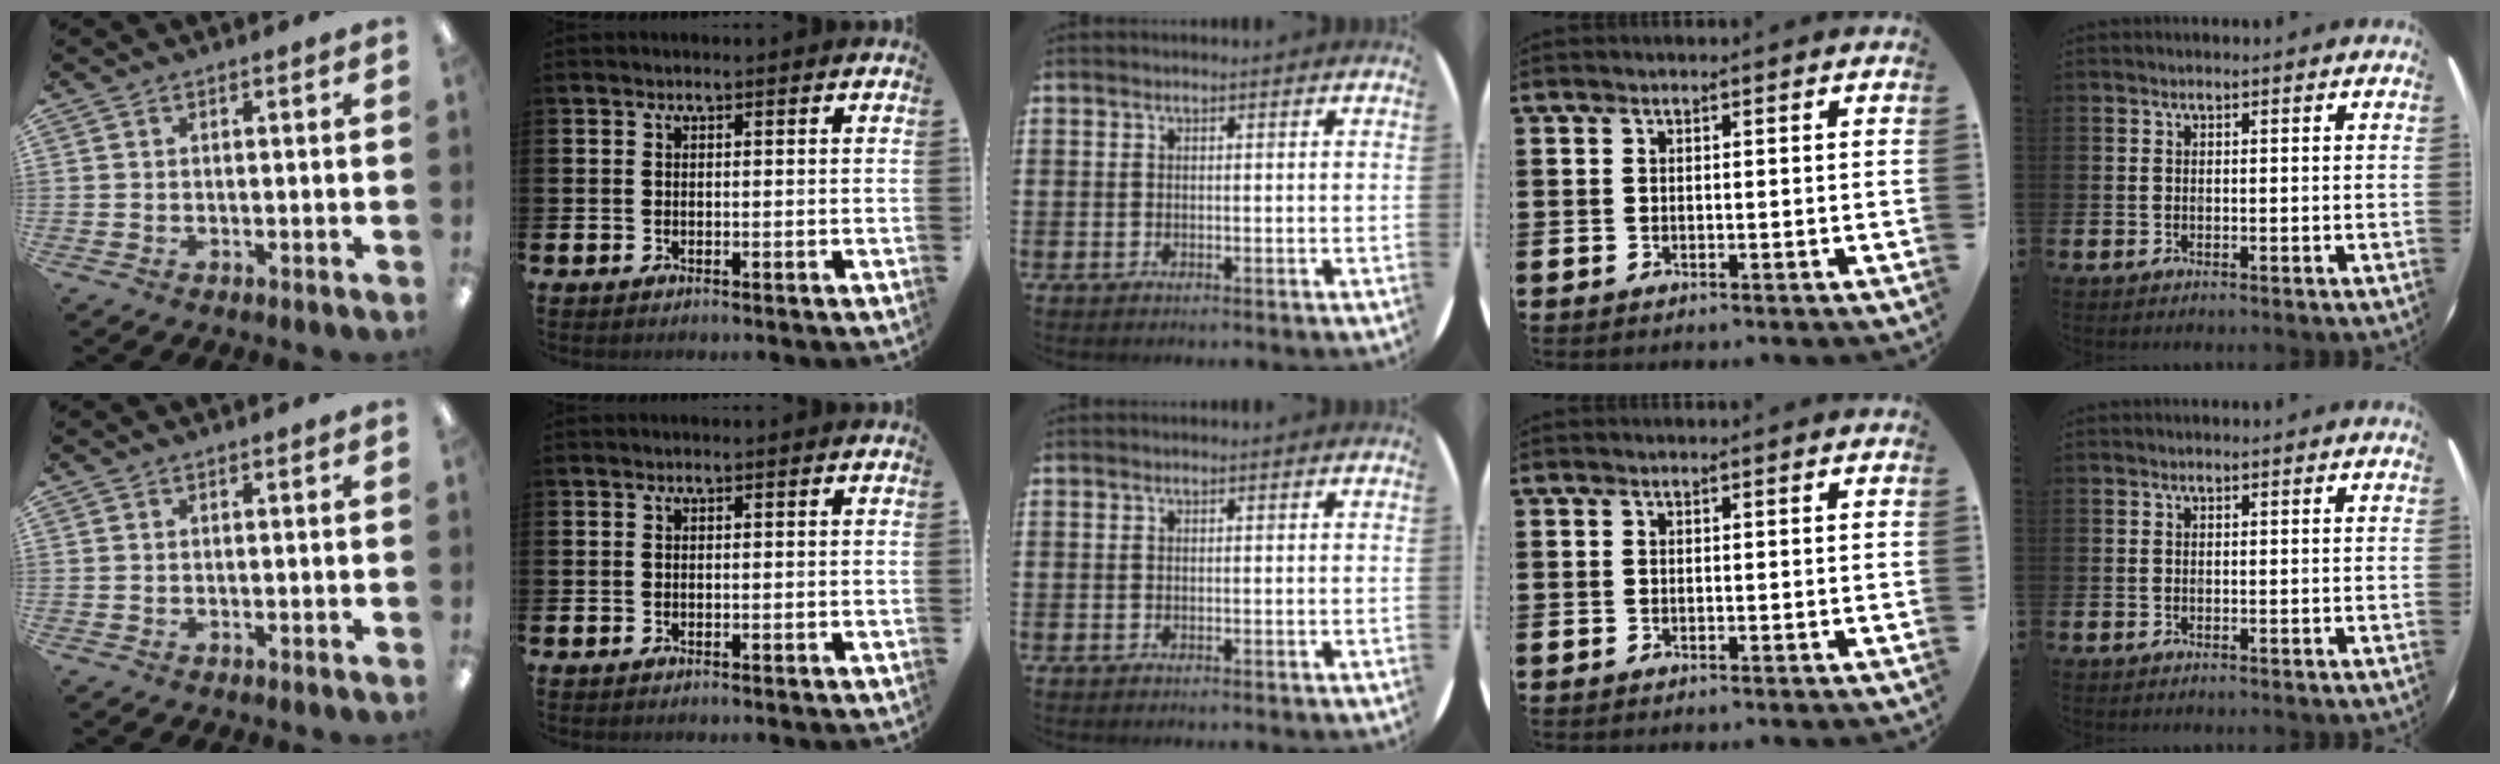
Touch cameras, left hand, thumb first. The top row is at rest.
{}